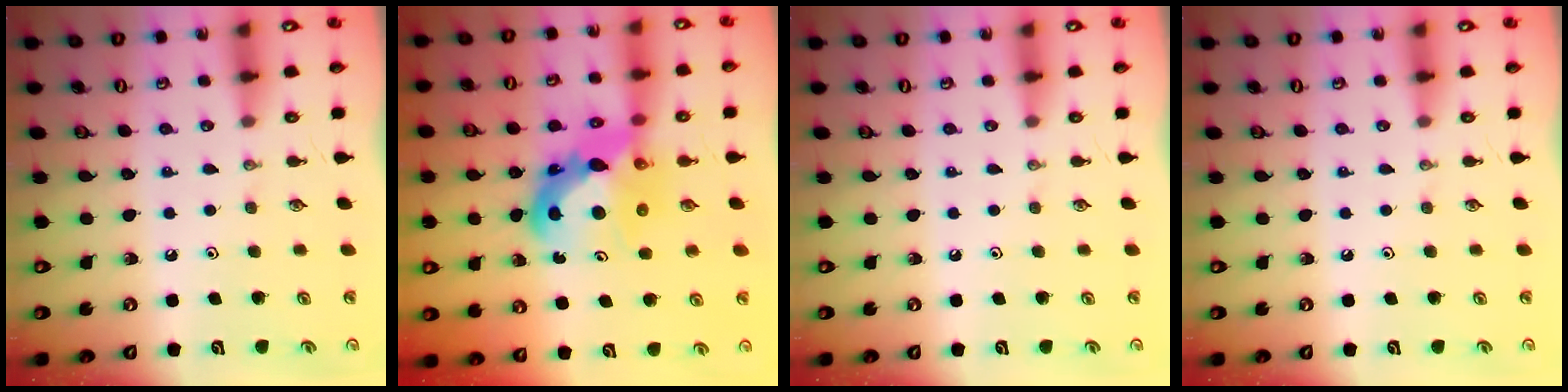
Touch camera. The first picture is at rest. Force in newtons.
{"total": 12.3, "press": 12.2, "slide": 1.2}
{"total": 0.0}
{"total": 0.0}